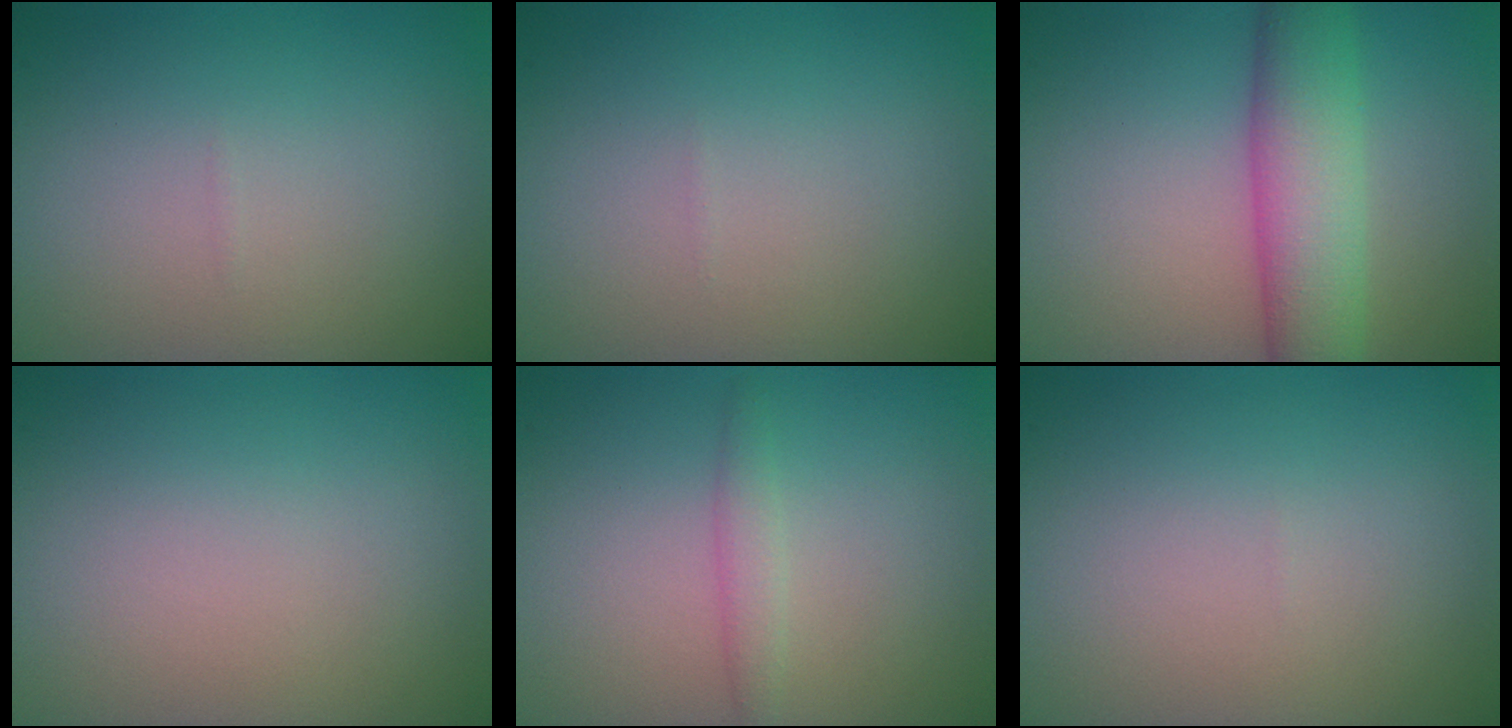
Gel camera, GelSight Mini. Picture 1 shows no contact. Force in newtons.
{"total": 0.0}
{"total": 6.8, "press": 6.8, "slide": 0.2}
{"total": 0.0}
{"total": 1.4, "press": 1.4, "slide": 0.0}
{"total": 0.0}